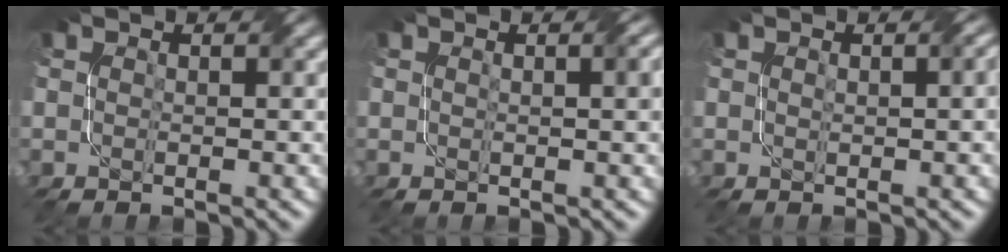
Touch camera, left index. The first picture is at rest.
{"total": 2.5, "force": [0.6, 0.8, 2.3], "torque": [-0.020, 0.006, 0.007]}
{"total": 2.1, "force": [0.4, 0.7, 2.0], "torque": [-0.021, 0.006, 0.009]}